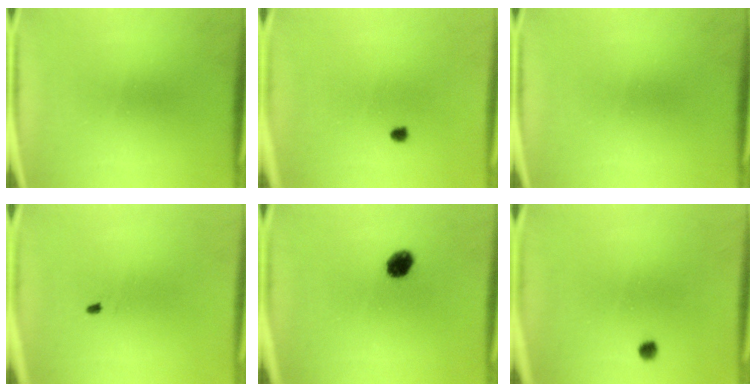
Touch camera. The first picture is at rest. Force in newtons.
{"total": 0.9}
{"total": 0.0}
{"total": 0.5}
{"total": 4.5}
{"total": 1.3}